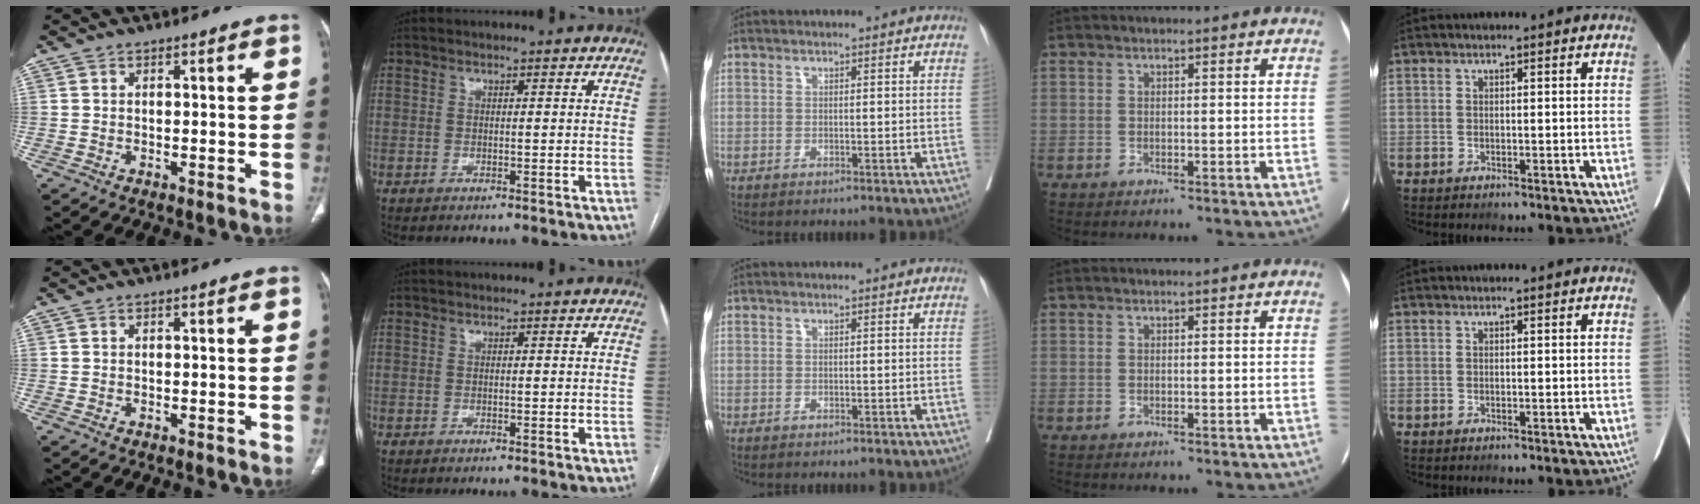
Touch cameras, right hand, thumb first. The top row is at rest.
{}